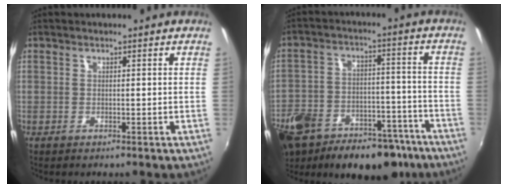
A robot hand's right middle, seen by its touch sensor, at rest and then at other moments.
{"total": 27.4, "force": [-18.1, 14.7, 14.3], "torque": [-0.306, -0.005, -0.258]}